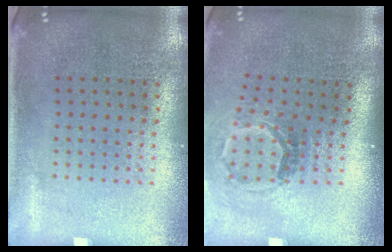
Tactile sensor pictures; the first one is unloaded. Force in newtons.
{"total": 1.8, "press": 1.2, "slide": 1.4}